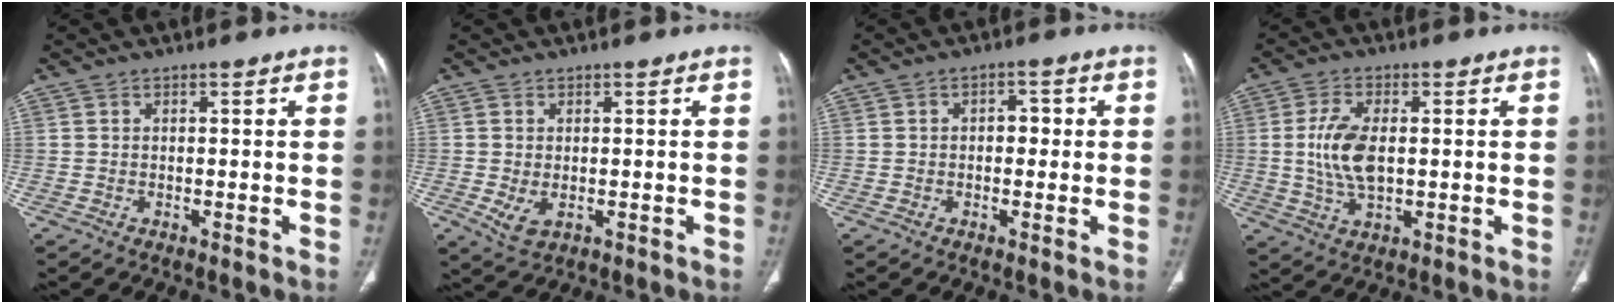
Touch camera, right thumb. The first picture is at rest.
{"total": 3.6, "force": [-0.6, 2.2, 2.8], "torque": [-0.057, -0.007, -0.001]}
{"total": 3.1, "force": [0.2, 2.1, 2.3], "torque": [-0.022, 0.012, -0.001]}
{"total": 9.2, "force": [0.5, 4.7, 7.9], "torque": [-0.167, -0.004, 0.013]}